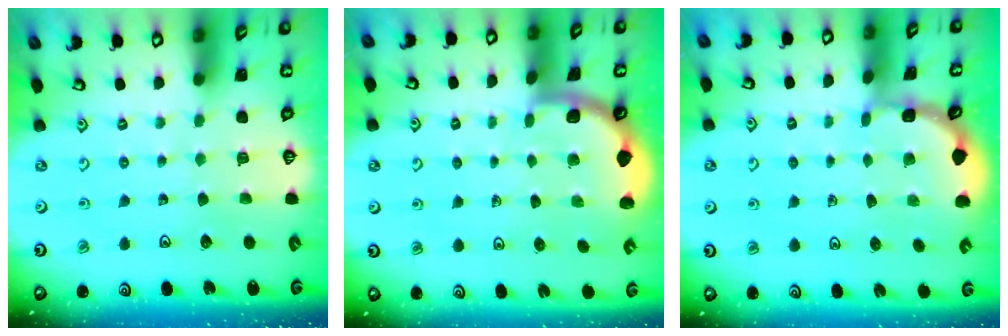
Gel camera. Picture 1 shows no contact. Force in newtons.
{"total": 1.7, "press": 1.6, "slide": 0.1}
{"total": 1.7, "press": 1.7, "slide": 0.1}